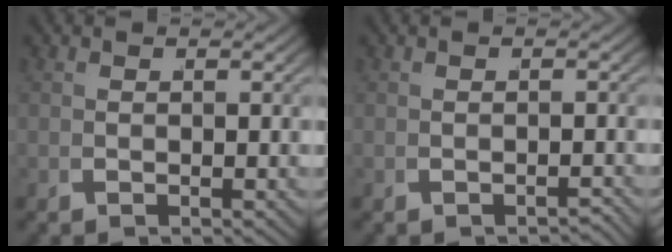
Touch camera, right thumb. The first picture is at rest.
{"total": 1.4, "force": [-1.4, 0.1, 0.1], "torque": [-0.006, -0.002, -0.019]}